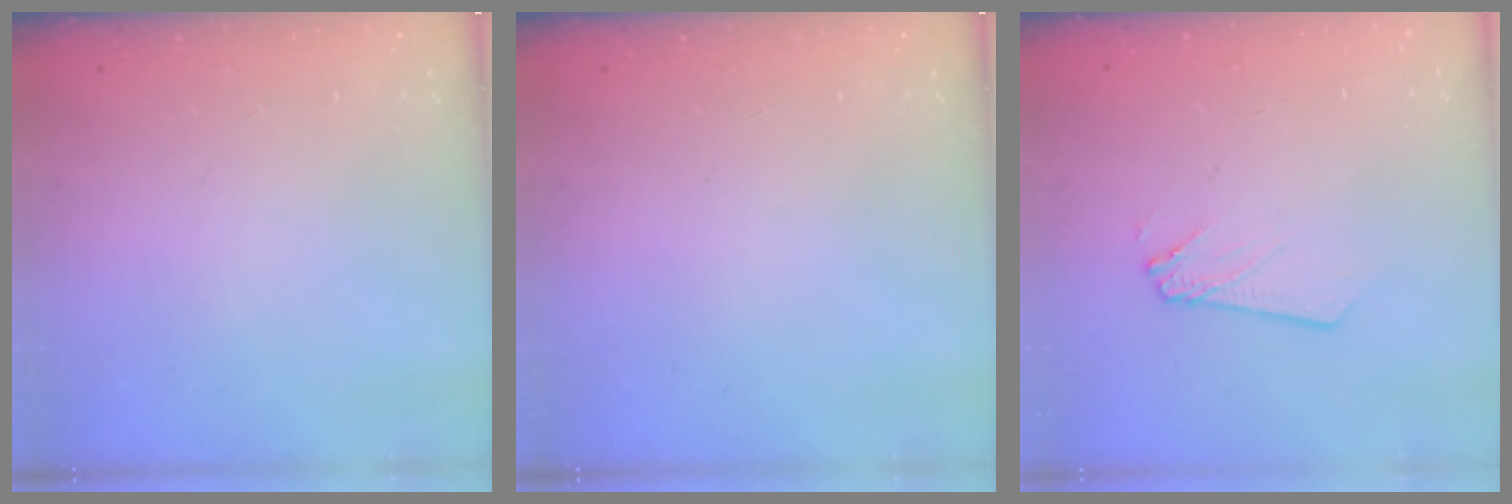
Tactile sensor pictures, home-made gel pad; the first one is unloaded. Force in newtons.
{"total": 0.0}
{"total": 2.4, "press": 2.4, "slide": 0.2}